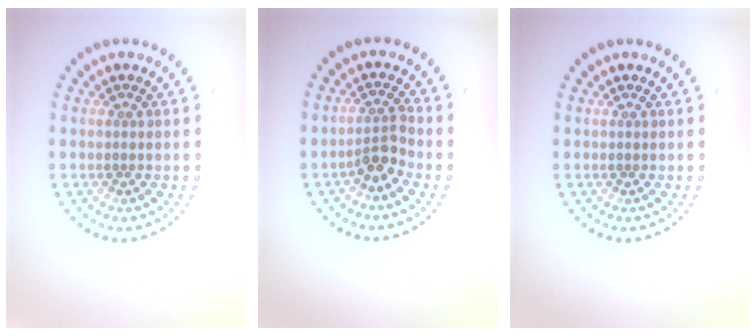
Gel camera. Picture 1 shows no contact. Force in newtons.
{"total": 2.2, "press": 1.8, "slide": 1.4}
{"total": 0.0}